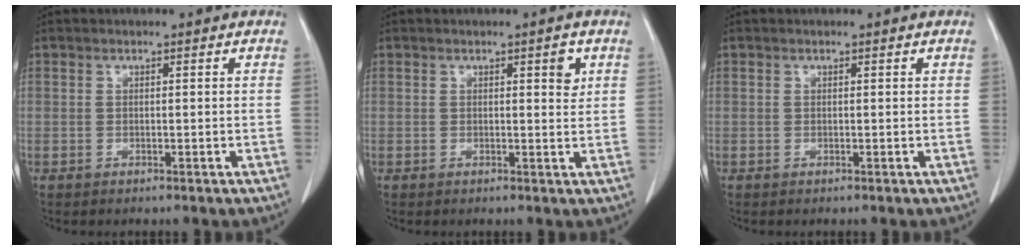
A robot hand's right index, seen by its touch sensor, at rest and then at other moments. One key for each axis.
{"total": 2.3, "fx": 1.0, "fy": 0.6, "fz": 1.9, "tx": -0.027, "ty": -0.004, "tz": 0.013}
{"total": 0.0}